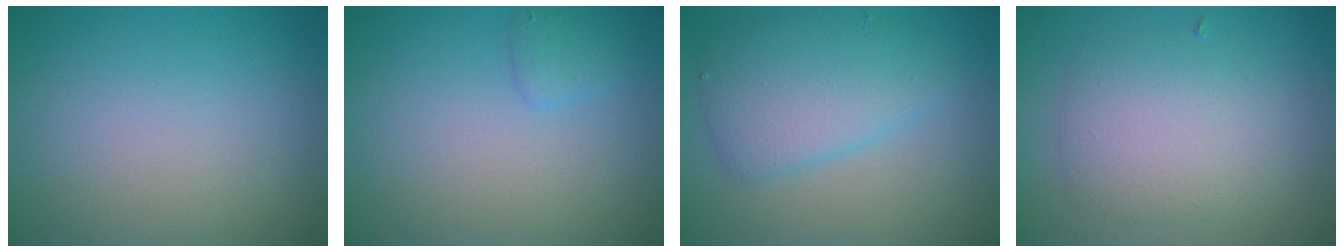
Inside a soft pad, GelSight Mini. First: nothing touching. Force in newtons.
{"total": 1.2, "press": 1.2, "slide": 0.1}
{"total": 4.8, "press": 4.8, "slide": 0.0}
{"total": 4.6, "press": 4.6, "slide": 0.1}